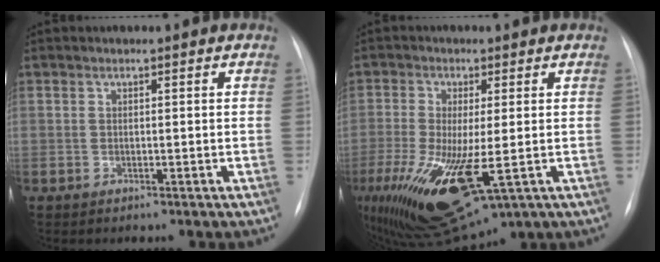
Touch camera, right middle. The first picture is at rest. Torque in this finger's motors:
{"motor_torque": [1.27, -0.87, 1.05, 0.21]}